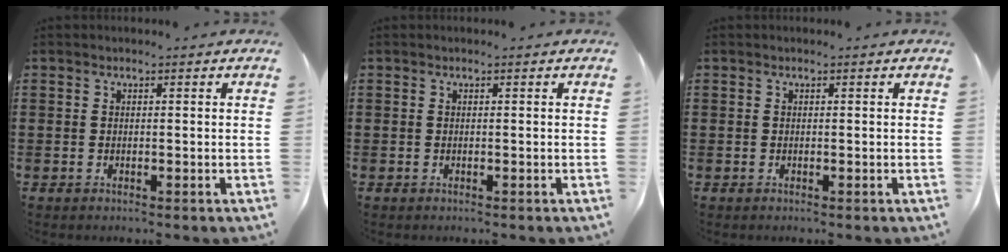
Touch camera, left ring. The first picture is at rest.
{"total": 0.0}
{"total": 0.0}